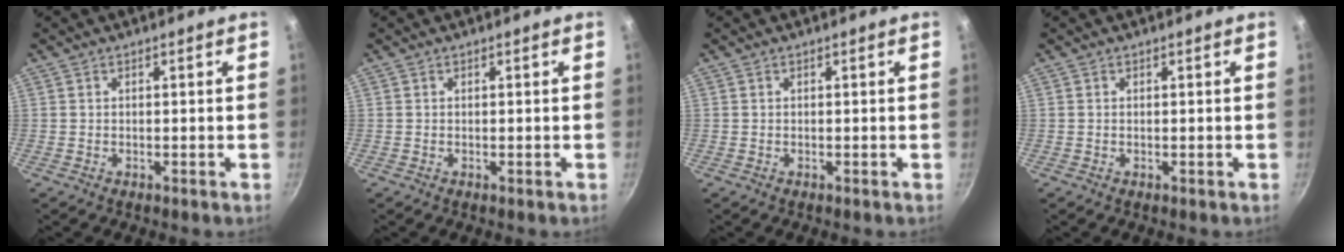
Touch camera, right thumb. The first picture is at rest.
{"total": 0.0}
{"total": 0.0}
{"total": 0.0}